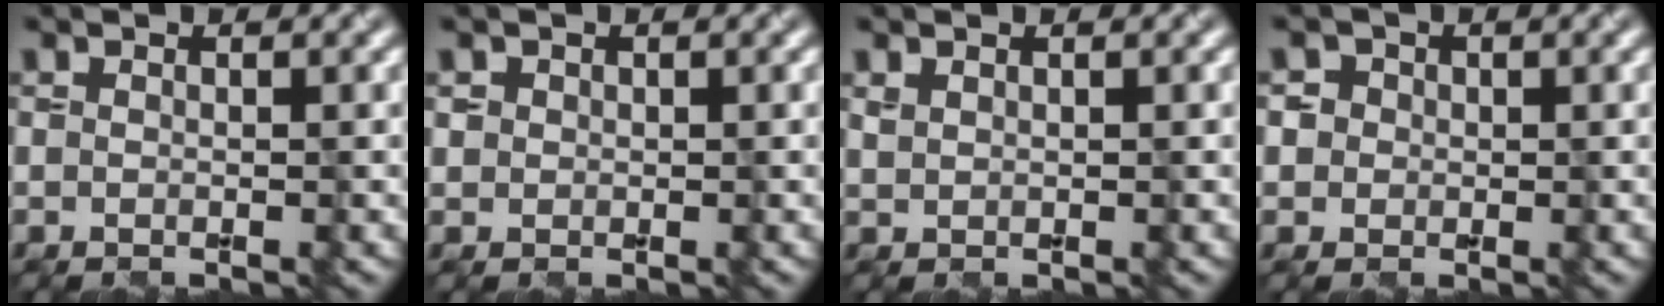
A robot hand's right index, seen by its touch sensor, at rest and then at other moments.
{"total": 0.7, "force": [0.2, 0.7, 0.0], "torque": [0.006, -0.003, 0.006]}
{"total": 0.6, "force": [0.6, 0.2, 0.1], "torque": [-0.006, 0.001, 0.017]}
{"total": 2.7, "force": [0.9, 2.4, 0.8], "torque": [0.002, 0.013, 0.005]}